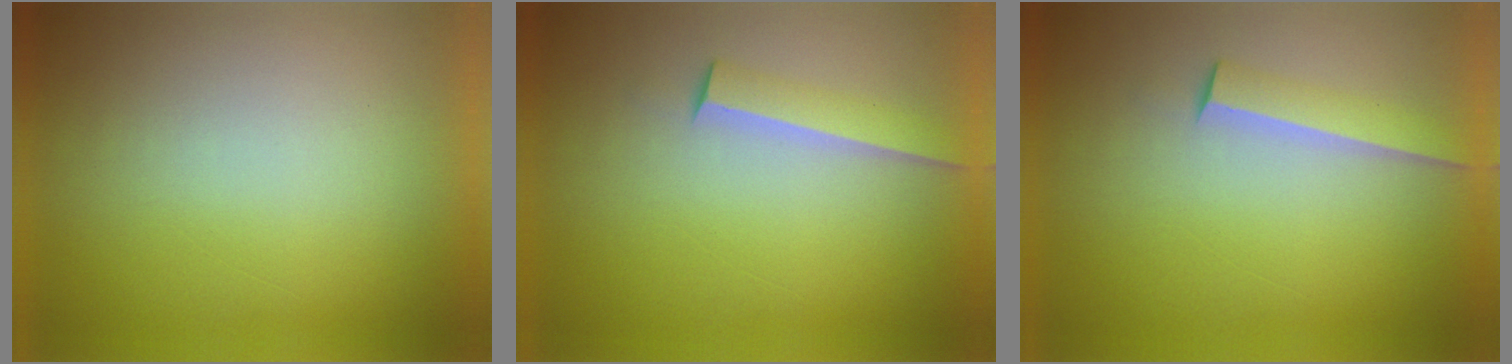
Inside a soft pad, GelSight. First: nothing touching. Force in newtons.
{"total": 2.7}
{"total": 2.4}